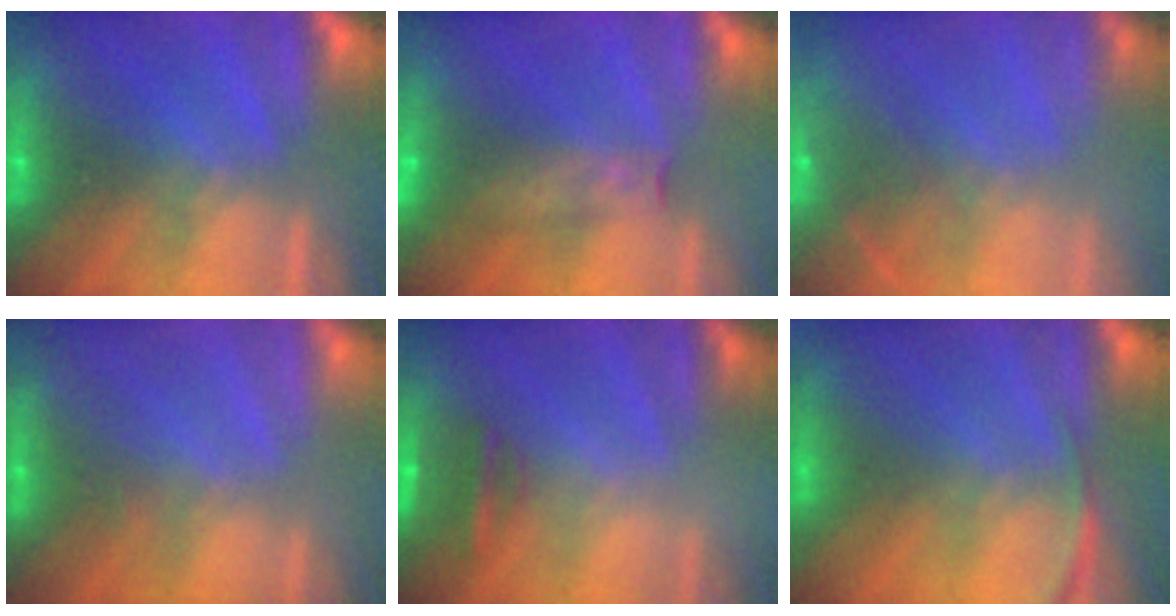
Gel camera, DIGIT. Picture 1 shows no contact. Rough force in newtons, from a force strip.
{"total": 8.5}
{"total": 5.7}
{"total": 2.8}
{"total": 2.5}
{"total": 2.4}